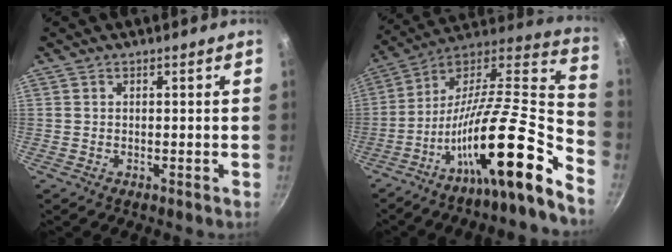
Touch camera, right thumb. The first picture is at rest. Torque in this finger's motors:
{"motor_torque": [3.49, 1.52, 1.78, -0.98, 0.67]}